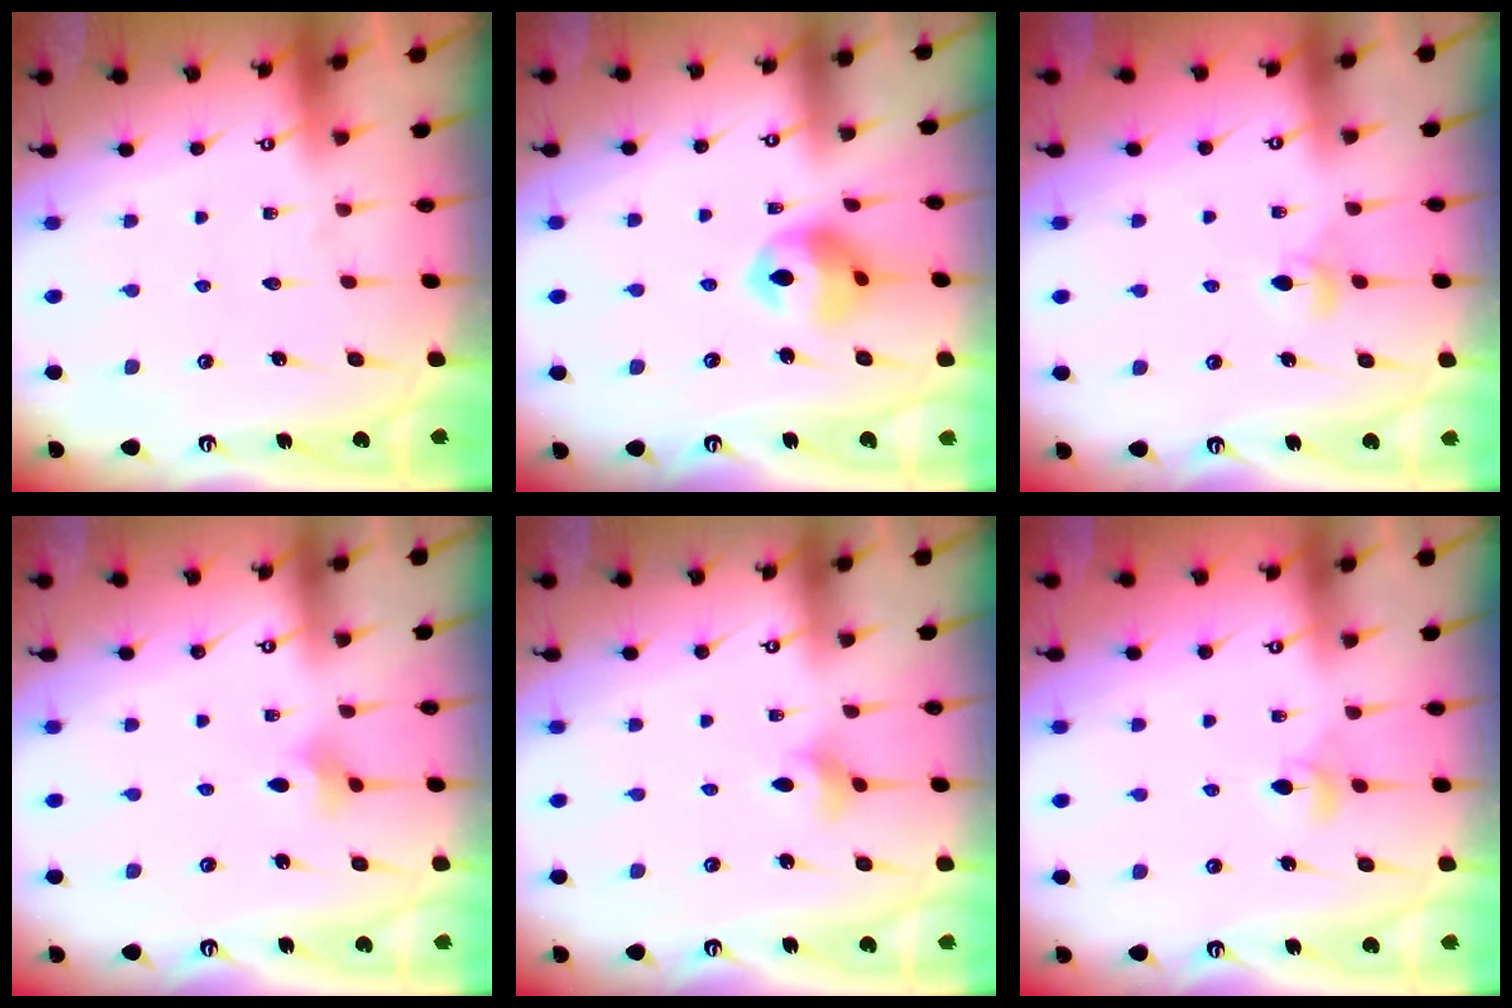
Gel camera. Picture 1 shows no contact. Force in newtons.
{"total": 11.4, "press": 11.2, "slide": 1.6}
{"total": 3.9, "press": 3.8, "slide": 0.9}
{"total": 3.4, "press": 3.4, "slide": 0.4}
{"total": 3.0, "press": 2.9, "slide": 0.6}
{"total": 3.9, "press": 3.8, "slide": 0.9}